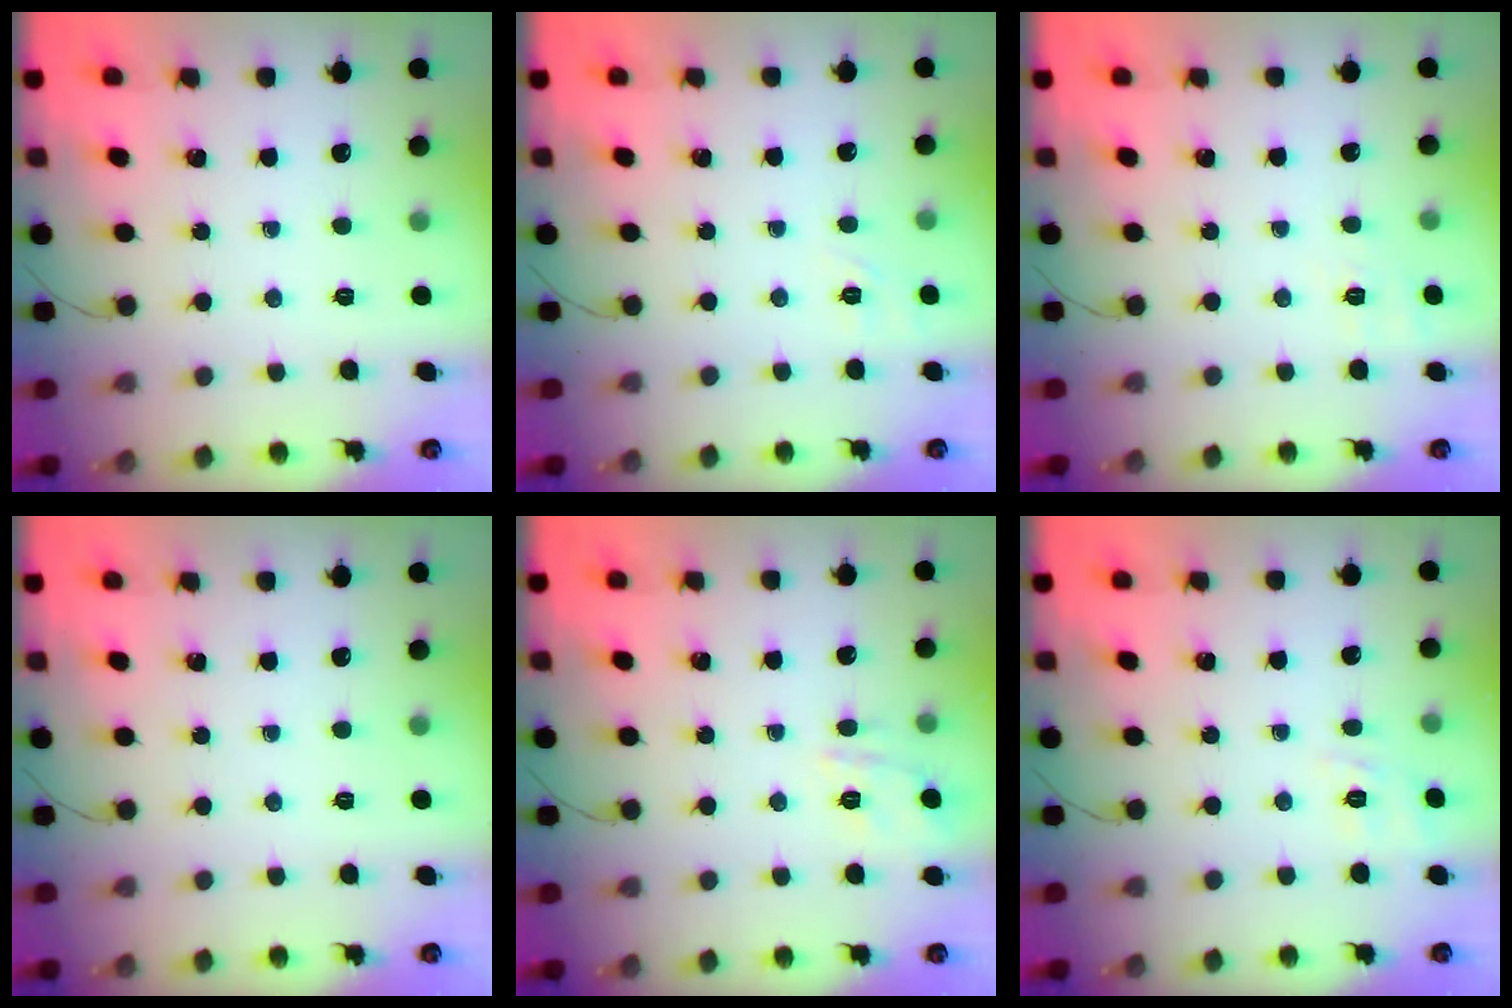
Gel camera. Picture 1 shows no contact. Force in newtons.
{"total": 1.8, "press": 0.3, "slide": 1.8}
{"total": 5.1, "press": 4.8, "slide": 1.8}
{"total": 0.0}
{"total": 2.4, "press": 2.0, "slide": 1.3}
{"total": 2.2, "press": 0.8, "slide": 2.0}